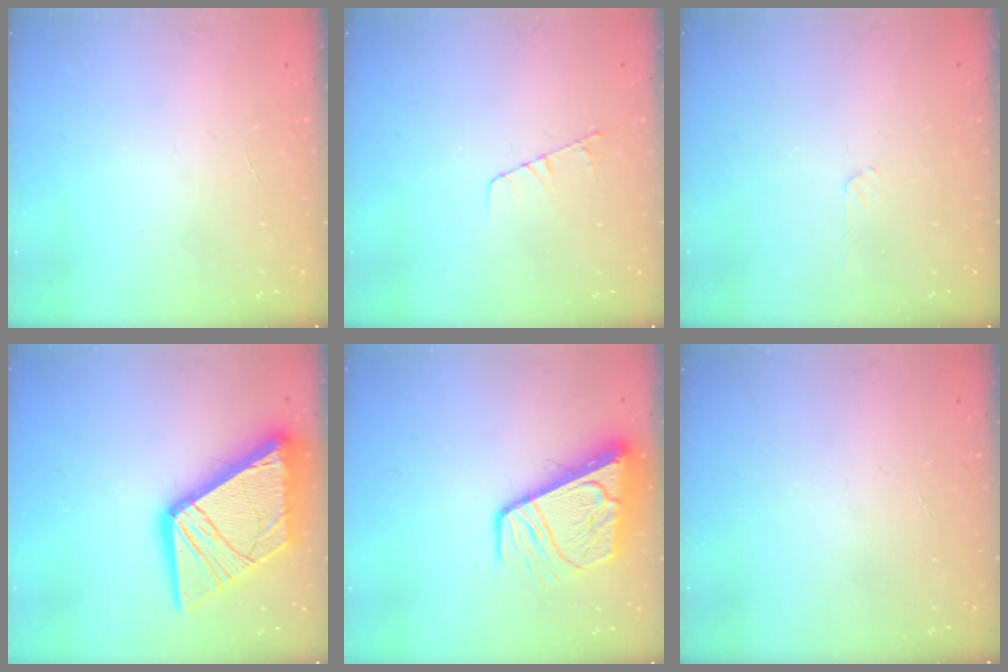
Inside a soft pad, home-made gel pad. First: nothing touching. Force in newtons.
{"total": 4.2, "press": 4.2, "slide": 0.5}
{"total": 3.2, "press": 3.2, "slide": 0.4}
{"total": 24.9, "press": 24.8, "slide": 2.8}
{"total": 12.7, "press": 12.7, "slide": 1.5}
{"total": 0.0}